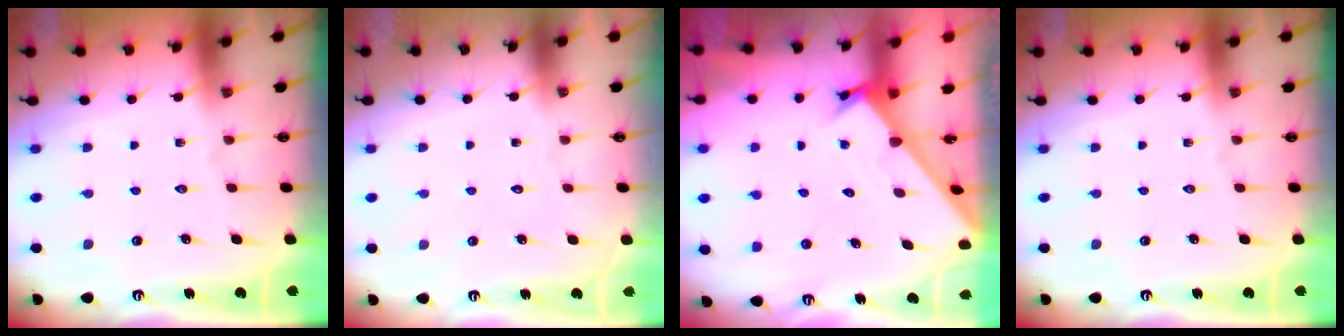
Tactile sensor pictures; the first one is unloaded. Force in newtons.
{"total": 1.6, "press": 1.6, "slide": 0.0}
{"total": 1.6, "press": 1.6, "slide": 0.1}
{"total": 0.0}